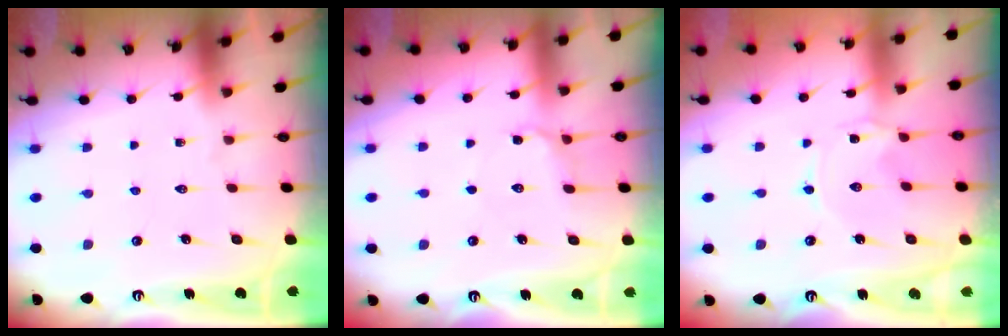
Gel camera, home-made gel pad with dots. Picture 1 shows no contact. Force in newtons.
{"total": 4.6, "press": 4.5, "slide": 0.6}
{"total": 0.0}